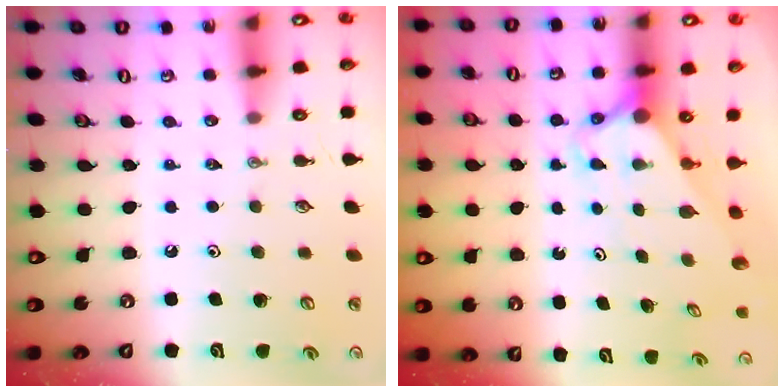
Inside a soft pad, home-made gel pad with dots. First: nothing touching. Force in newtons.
{"total": 2.8, "press": 2.8, "slide": 0.2}